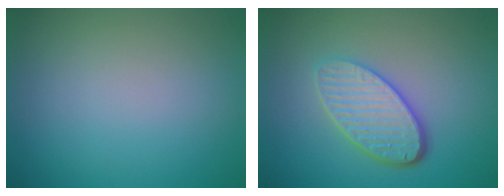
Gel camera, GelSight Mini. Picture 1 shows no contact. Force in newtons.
{"total": 5.1, "press": 3.7, "slide": 3.5}